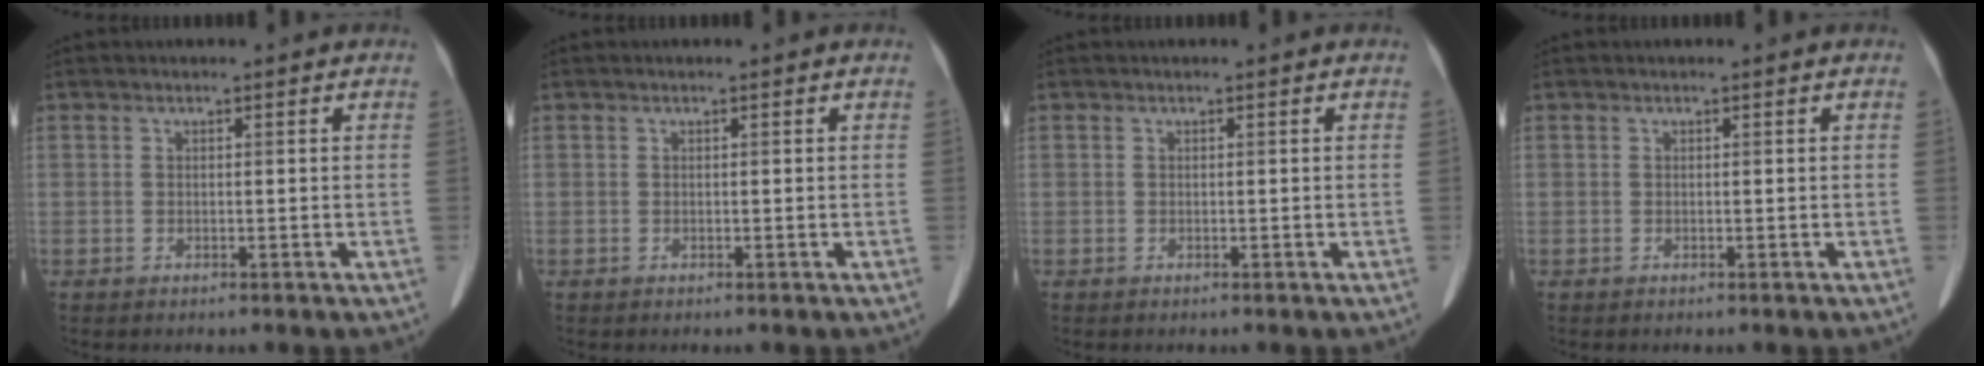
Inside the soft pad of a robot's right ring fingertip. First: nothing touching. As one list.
[{"total": 0.0}, {"total": 0.0}, {"total": 0.0}]